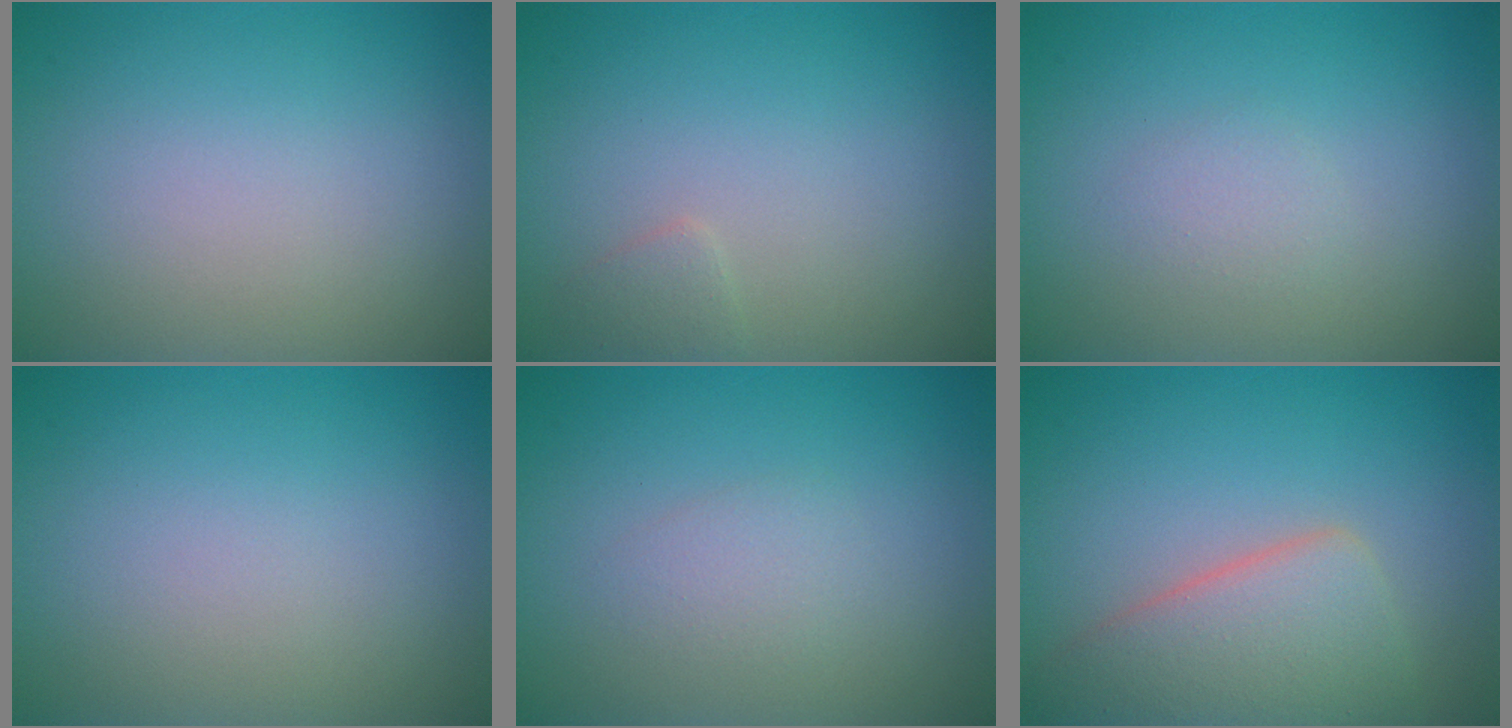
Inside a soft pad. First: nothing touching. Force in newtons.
{"total": 0.9, "press": 0.9, "slide": 0.1}
{"total": 1.0, "press": 1.0, "slide": 0.1}
{"total": 0.0}
{"total": 1.4, "press": 1.4, "slide": 0.0}
{"total": 5.6, "press": 5.6, "slide": 0.2}